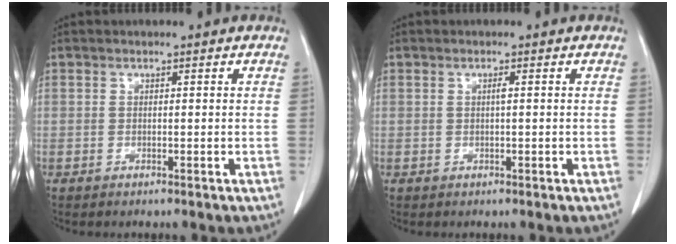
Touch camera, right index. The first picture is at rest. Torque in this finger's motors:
{"motor_torque": [0.07, -0.02, -0.01, 0.01]}